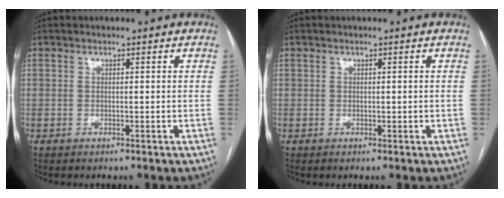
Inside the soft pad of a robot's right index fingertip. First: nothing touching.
{"total": 0.0}